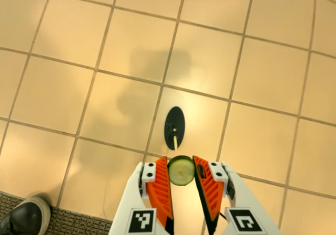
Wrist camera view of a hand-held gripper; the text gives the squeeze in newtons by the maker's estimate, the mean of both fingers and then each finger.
{"total": 6.4, "left": 6.1, "right": 6.7}